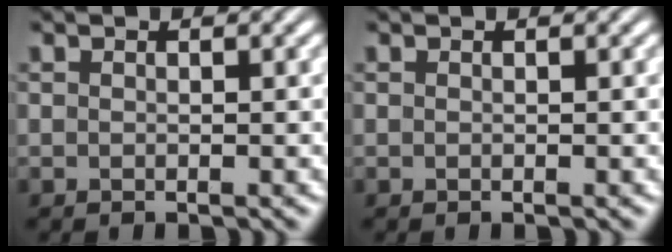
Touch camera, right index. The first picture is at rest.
{"total": 0.0}